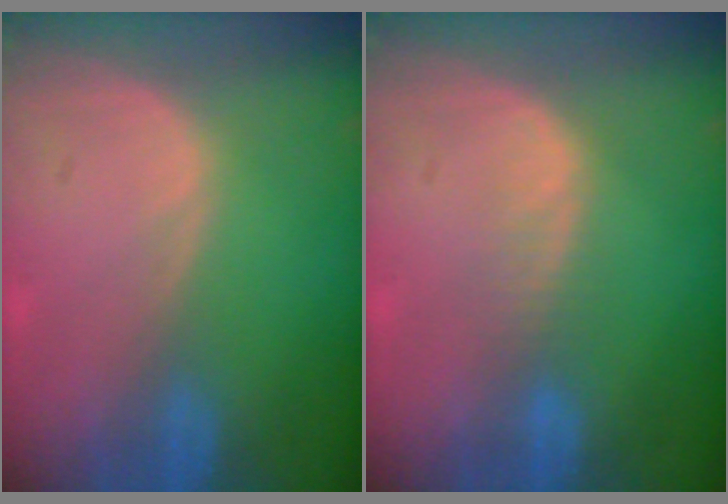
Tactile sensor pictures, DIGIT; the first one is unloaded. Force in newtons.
{"total": 2.4, "press": 2.4, "slide": 0.2}